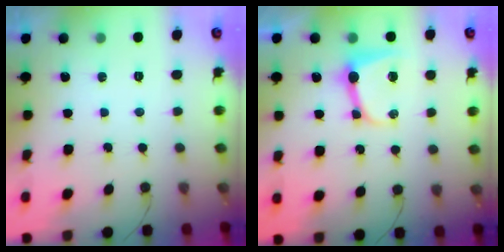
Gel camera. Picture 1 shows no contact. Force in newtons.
{"total": 8.2, "press": 8.1, "slide": 1.0}